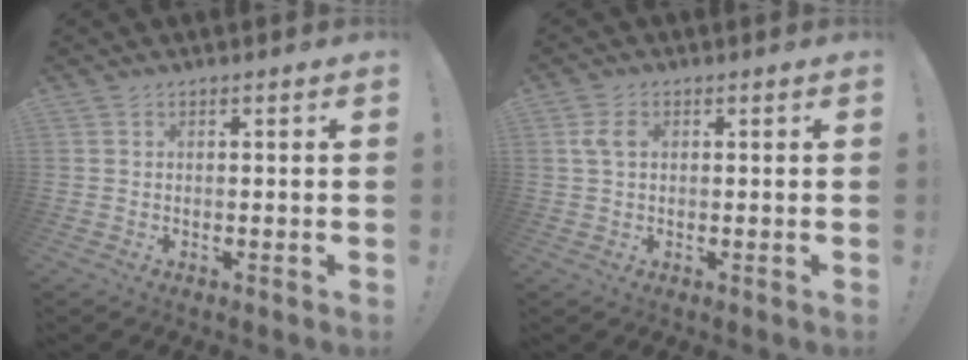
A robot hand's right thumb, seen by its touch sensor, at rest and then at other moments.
{"total": 3.9, "force": [0.9, 2.6, 2.8], "torque": [-0.050, 0.007, 0.017]}